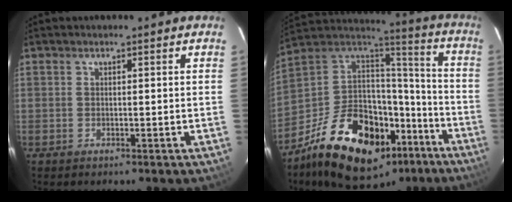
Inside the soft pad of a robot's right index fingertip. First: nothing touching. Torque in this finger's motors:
{"motor_torque": [1.47, -0.67, 1.05, 0.14]}